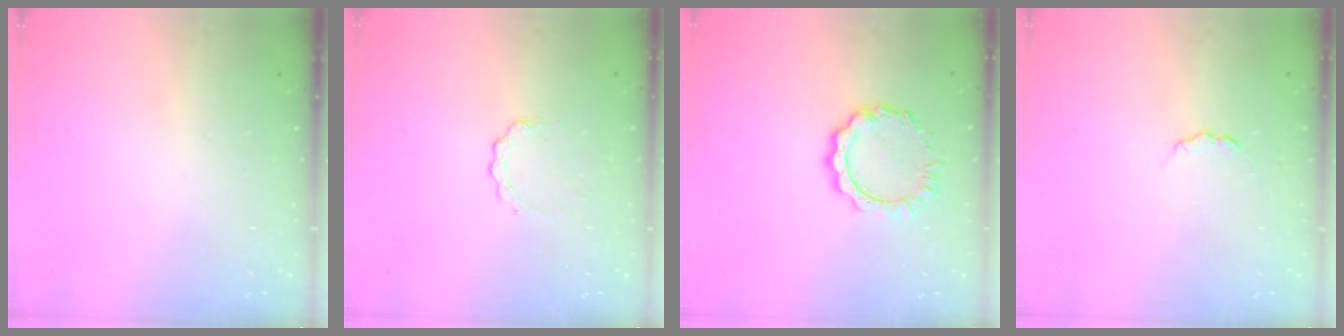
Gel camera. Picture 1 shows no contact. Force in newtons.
{"total": 2.5, "press": 2.5, "slide": 0.3}
{"total": 8.6, "press": 8.6, "slide": 0.6}
{"total": 4.6, "press": 4.6, "slide": 0.6}